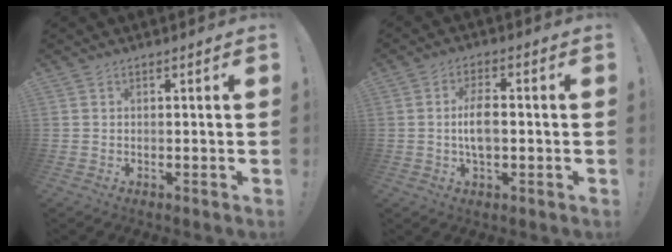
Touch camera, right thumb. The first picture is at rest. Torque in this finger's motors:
{"motor_torque": [0.87, 0.59, 0.47, -0.46, 0.00]}